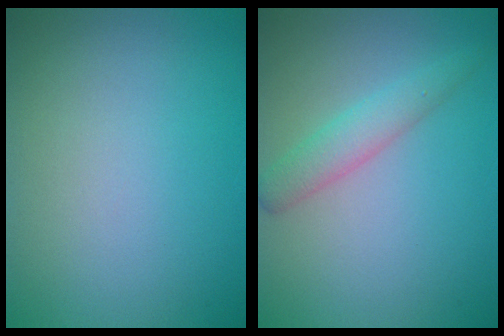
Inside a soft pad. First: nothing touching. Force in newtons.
{"total": 1.7, "press": 1.7, "slide": 0.1}